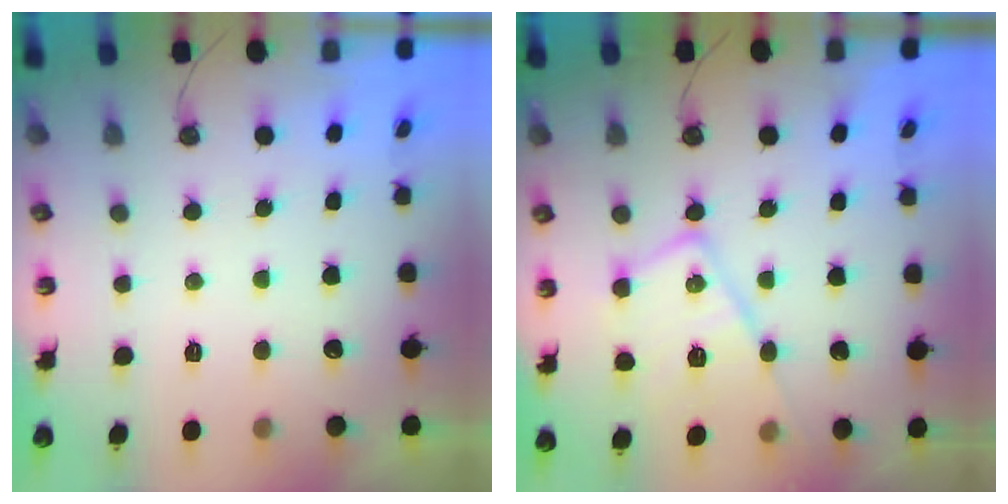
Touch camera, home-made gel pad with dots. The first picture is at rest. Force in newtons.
{"total": 15.2, "press": 15.2, "slide": 0.8}